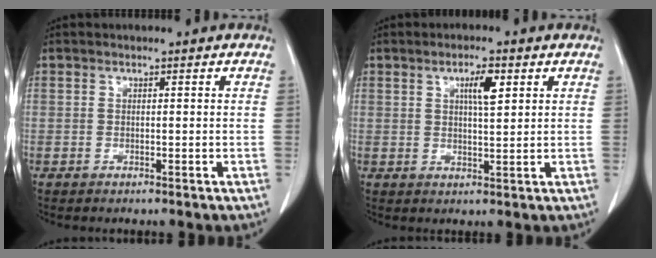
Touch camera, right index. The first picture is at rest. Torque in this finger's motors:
{"motor_torque": [0.19, 0.17, 0.15, 0.04]}